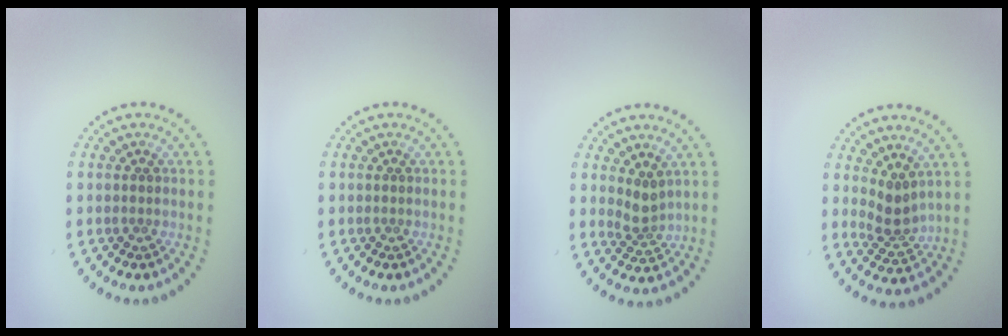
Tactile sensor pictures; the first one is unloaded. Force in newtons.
{"total": 0.0}
{"total": 2.0, "press": 1.6, "slide": 1.3}
{"total": 2.2, "press": 1.7, "slide": 1.5}